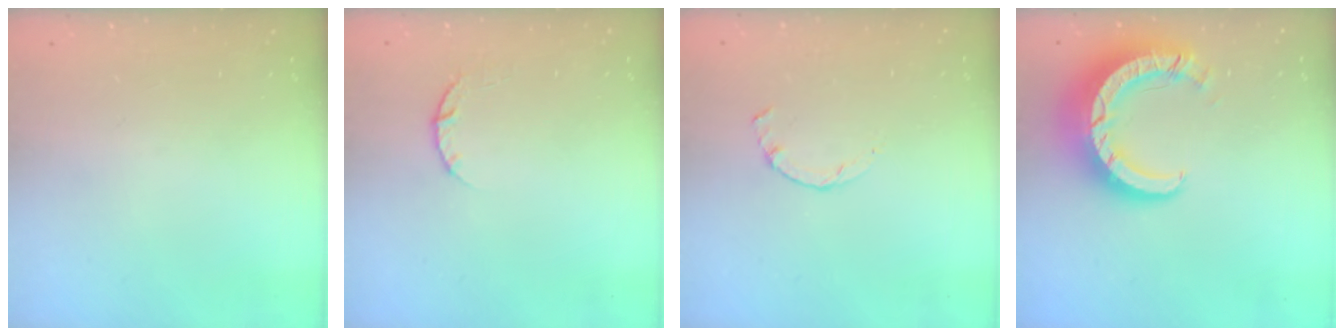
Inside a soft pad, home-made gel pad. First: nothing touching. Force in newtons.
{"total": 3.8, "press": 3.8, "slide": 0.5}
{"total": 0.8, "press": 0.7, "slide": 0.2}
{"total": 11.5, "press": 11.5, "slide": 1.1}